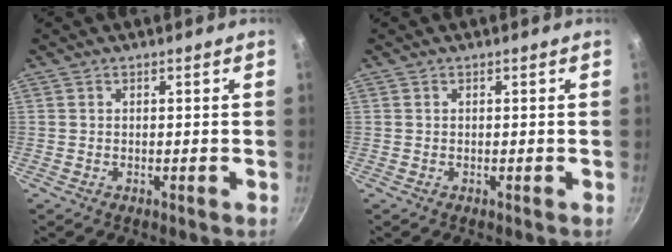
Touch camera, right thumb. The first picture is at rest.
{"total": 0.0}